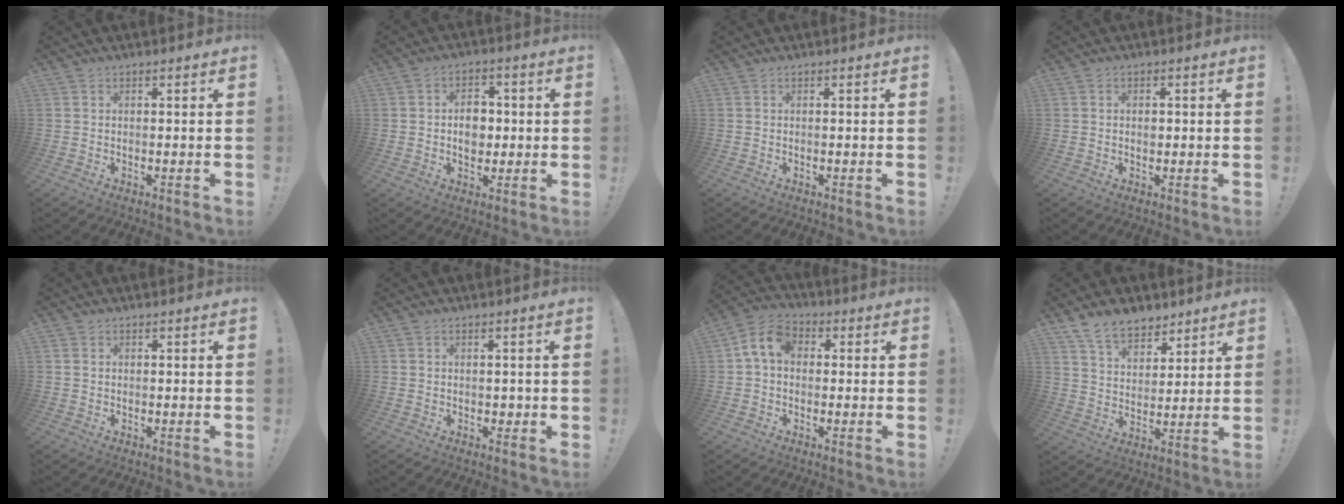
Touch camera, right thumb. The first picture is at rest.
{"total": 8.1, "force": [0.0, 6.4, 4.9], "torque": [-0.079, 0.010, 0.001]}
{"total": 0.0}
{"total": 1.5, "force": [-0.2, 1.2, 0.8], "torque": [-0.006, 0.002, -0.006]}
{"total": 0.9, "force": [0.3, 0.8, 0.3], "torque": [-0.004, 0.004, 0.004]}
{"total": 1.4, "force": [-0.1, 1.3, 0.6], "torque": [-0.001, 0.001, -0.003]}
{"total": 9.0, "force": [1.5, 6.4, 6.2], "torque": [-0.117, 0.012, 0.034]}
{"total": 10.9, "force": [8.4, 6.0, 3.6], "torque": [-0.061, -0.057, 0.162]}